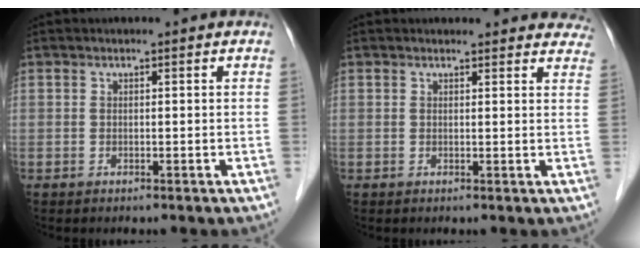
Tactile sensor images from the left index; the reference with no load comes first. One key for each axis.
{"total": 10.9, "fx": 10.3, "fy": 3.0, "fz": 1.8, "tx": 0.017, "ty": -0.004, "tz": 0.086}